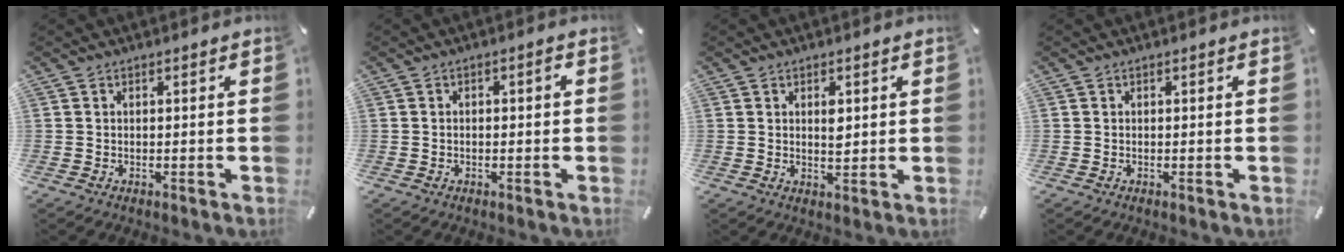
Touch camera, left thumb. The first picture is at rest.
{"total": 1.5, "force": [-0.4, 0.6, 1.4], "torque": [-0.025, 0.007, -0.010]}
{"total": 2.9, "force": [1.0, 1.5, 2.2], "torque": [-0.032, -0.003, 0.013]}
{"total": 0.0}